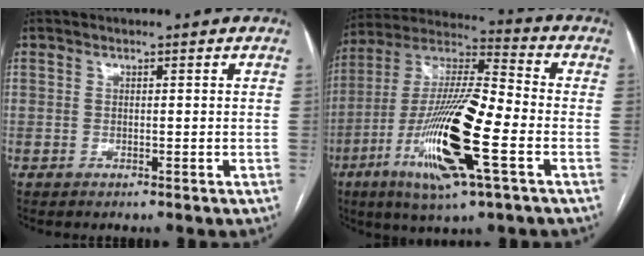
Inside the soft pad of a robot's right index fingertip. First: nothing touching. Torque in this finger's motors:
{"motor_torque": [2.05, -0.09, 0.61, 0.21]}